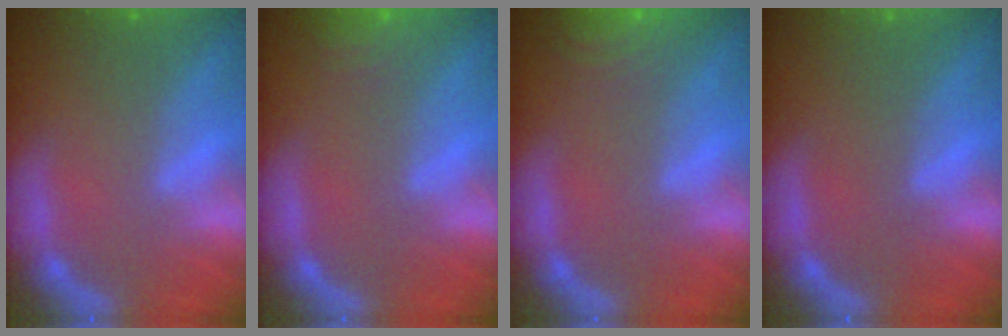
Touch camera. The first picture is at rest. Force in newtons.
{"total": 4.0}
{"total": 7.0}
{"total": 0.0}